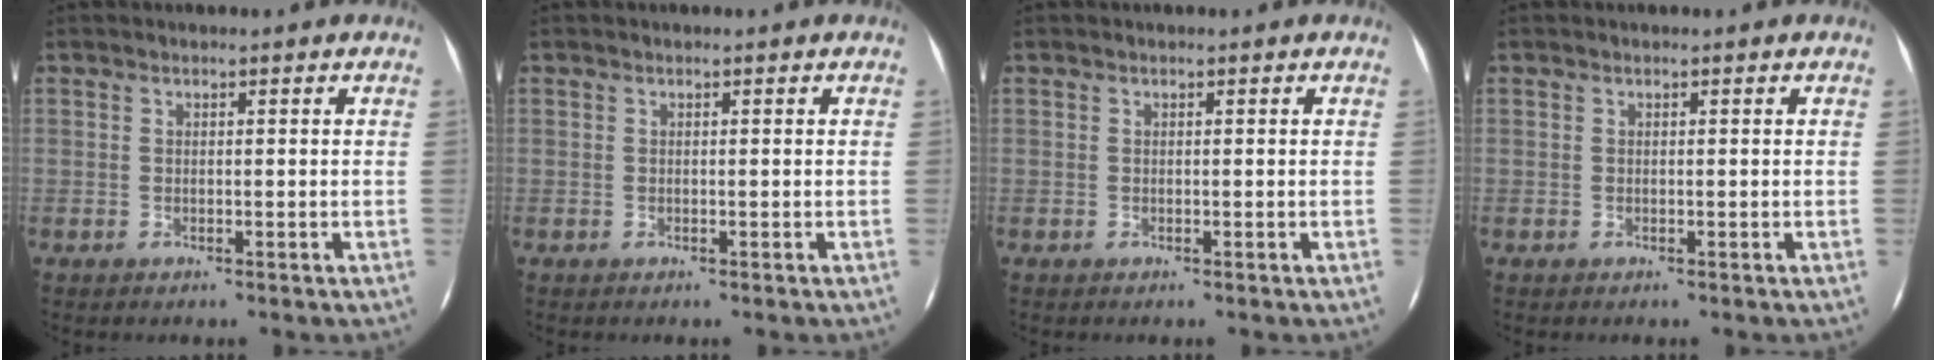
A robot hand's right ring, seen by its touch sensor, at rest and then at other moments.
{"total": 0.0}
{"total": 0.0}
{"total": 0.0}